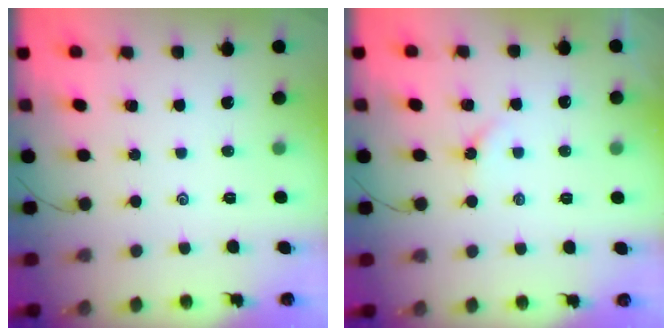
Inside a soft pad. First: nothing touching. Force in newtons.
{"total": 2.8, "press": 2.8, "slide": 0.4}